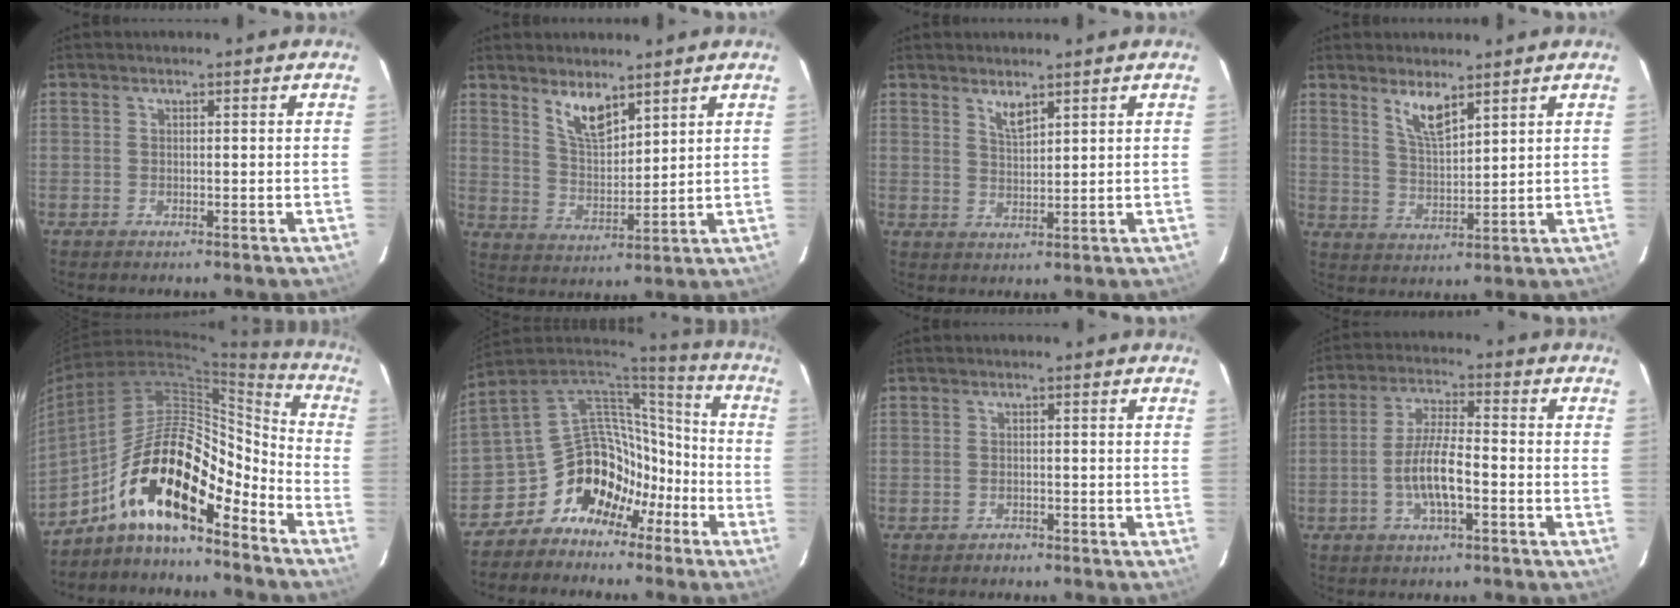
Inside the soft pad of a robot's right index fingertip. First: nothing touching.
{"total": 7.0, "force": [5.0, 2.4, 4.3], "torque": [-0.077, -0.003, 0.103]}
{"total": 3.0, "force": [2.1, 1.1, 1.9], "torque": [-0.032, -0.001, 0.039]}
{"total": 5.8, "force": [4.1, 1.4, 3.9], "torque": [-0.073, -0.004, 0.082]}
{"total": 17.5, "force": [-11.1, 5.4, 12.4], "torque": [-0.219, 0.015, -0.207]}
{"total": 15.7, "force": [-9.4, 11.1, 5.8], "torque": [-0.103, 0.063, -0.156]}
{"total": 1.2, "force": [-1.0, 0.6, 0.1], "torque": [-0.003, 0.002, -0.016]}
{"total": 8.1, "force": [-2.8, 2.0, 7.3], "torque": [-0.147, 0.002, -0.050]}